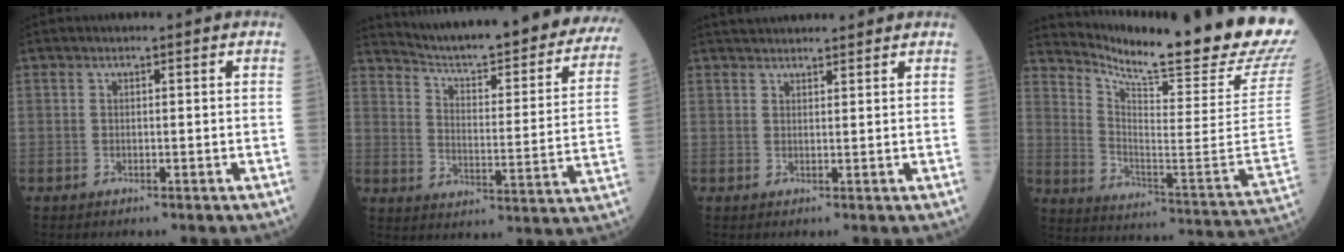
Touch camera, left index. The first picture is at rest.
{"total": 28.8, "force": [25.7, 3.7, 12.4], "torque": [-0.180, -0.087, 0.319]}
{"total": 6.7, "force": [6.2, 1.2, 2.1], "torque": [-0.029, 0.032, 0.086]}
{"total": 25.7, "force": [22.9, -0.7, 11.6], "torque": [-0.205, -0.130, 0.310]}